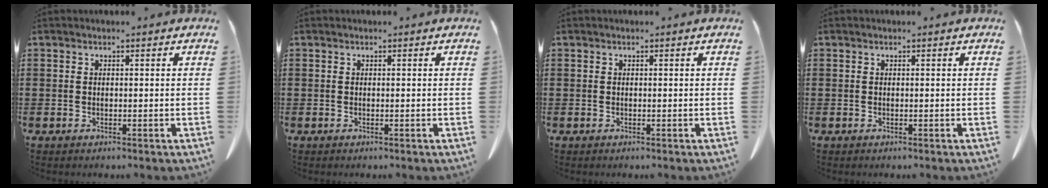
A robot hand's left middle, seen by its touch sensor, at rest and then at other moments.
{"total": 0.0}
{"total": 0.0}
{"total": 0.0}